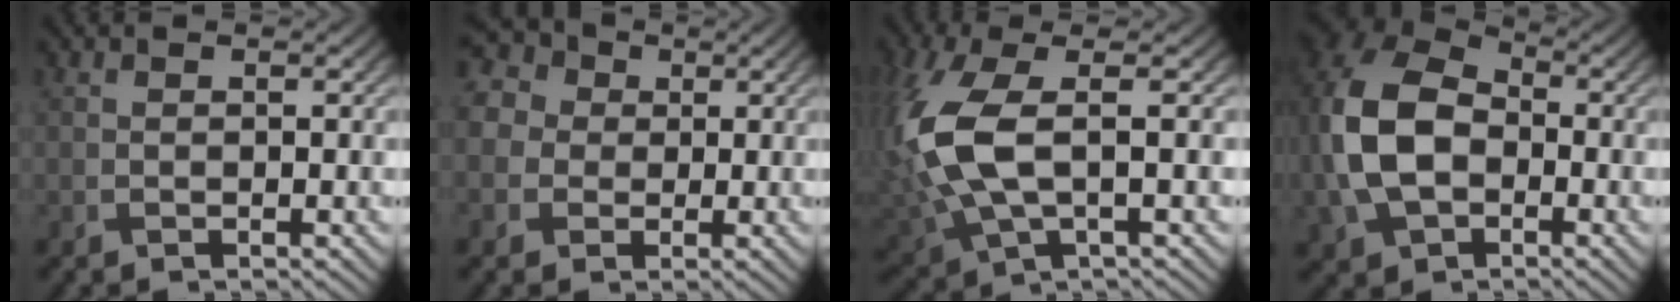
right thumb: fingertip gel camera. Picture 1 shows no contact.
{"total": 9.0, "force": [2.1, 7.8, 4.0], "torque": [-0.139, 0.027, 0.011]}
{"total": 11.5, "force": [0.9, 5.1, 10.3], "torque": [-0.266, -0.005, 0.017]}
{"total": 13.4, "force": [-1.6, 9.4, 9.4], "torque": [-0.245, -0.013, -0.038]}